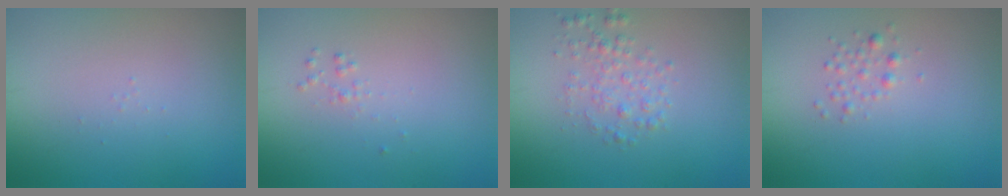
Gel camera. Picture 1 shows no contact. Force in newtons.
{"total": 0.5, "press": 0.5, "slide": 0.0}
{"total": 1.9, "press": 1.9, "slide": 0.0}
{"total": 1.1, "press": 1.1, "slide": 0.0}